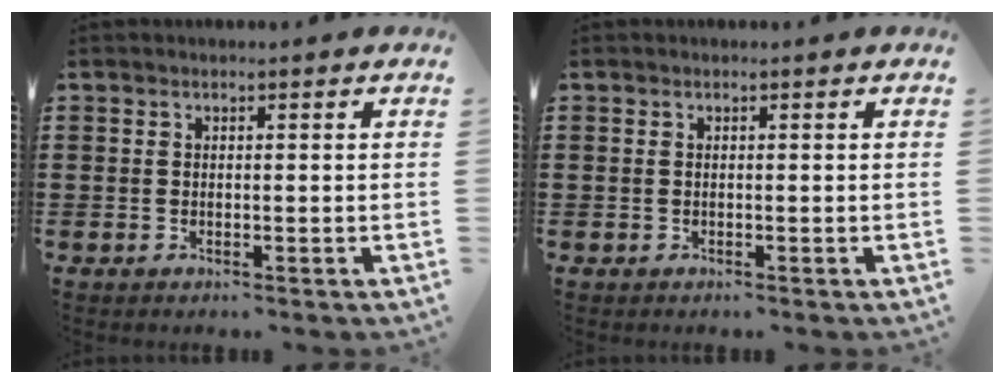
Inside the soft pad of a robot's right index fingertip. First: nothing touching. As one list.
[{"total": 0.0}]